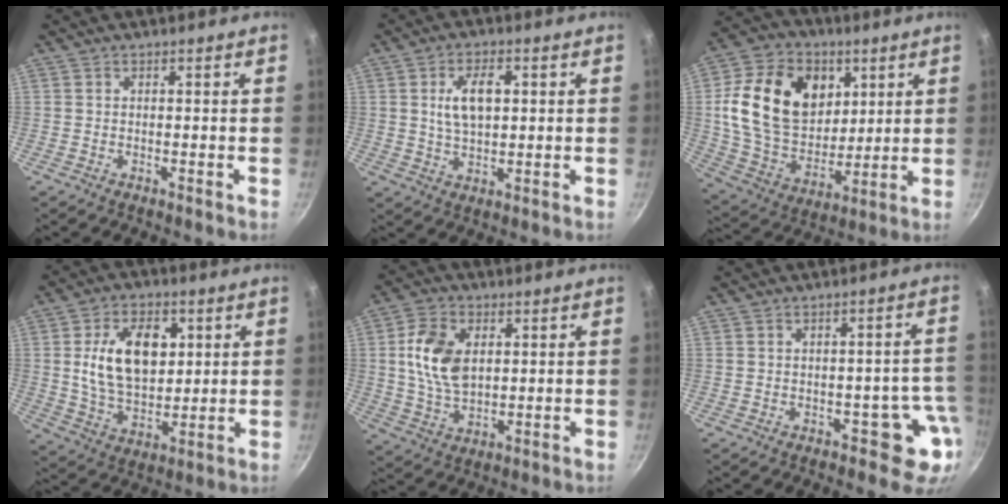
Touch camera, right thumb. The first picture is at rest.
{"total": 7.9, "force": [1.6, 4.3, 6.4], "torque": [-0.102, 0.002, 0.028]}
{"total": 22.6, "force": [5.9, 16.4, 14.3], "torque": [-0.233, -0.017, 0.108]}
{"total": 15.3, "force": [3.2, 9.7, 11.3], "torque": [-0.163, -0.009, 0.057]}
{"total": 11.2, "force": [2.1, 7.2, 8.3], "torque": [-0.144, -0.006, 0.041]}
{"total": 6.5, "force": [-2.6, 4.1, 4.3], "torque": [0.006, 0.030, -0.026]}